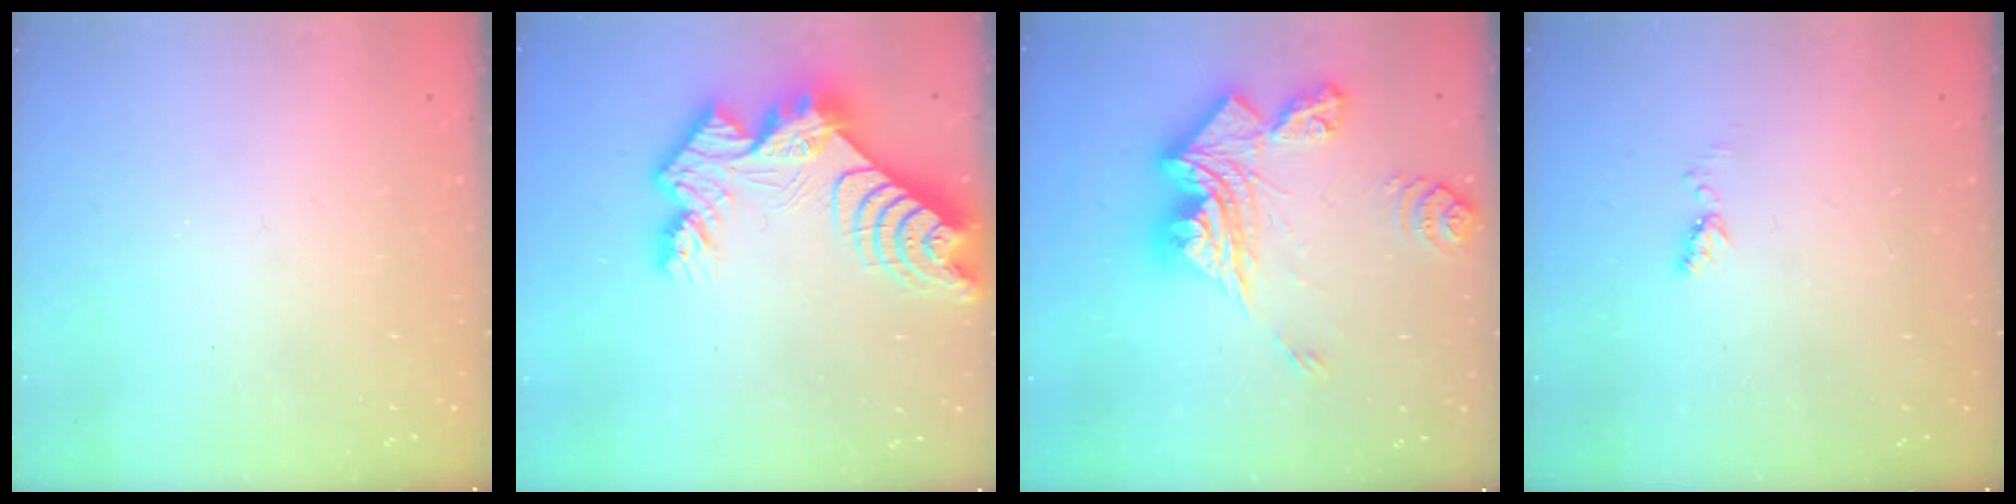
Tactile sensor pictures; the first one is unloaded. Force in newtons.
{"total": 15.7, "press": 15.6, "slide": 1.5}
{"total": 20.4, "press": 20.3, "slide": 2.4}
{"total": 4.9, "press": 4.8, "slide": 0.8}